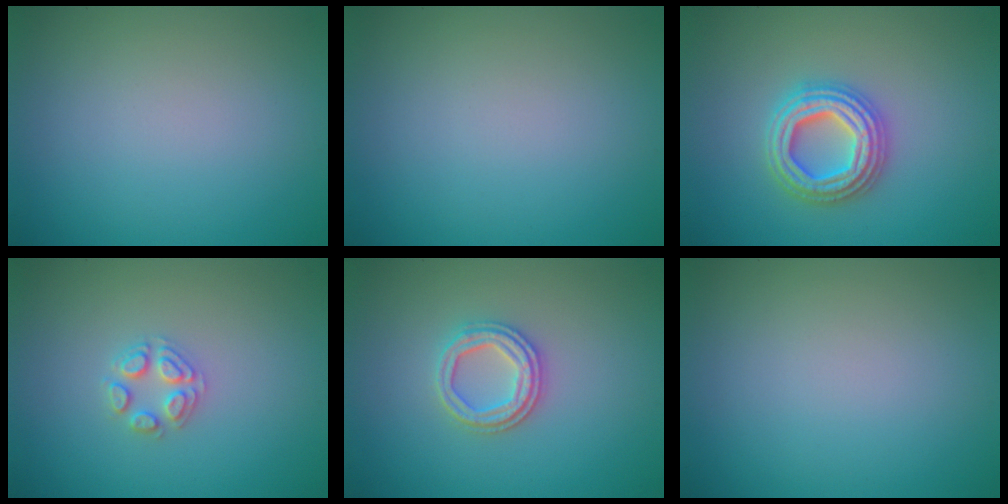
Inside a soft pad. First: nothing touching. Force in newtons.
{"total": 0.0}
{"total": 4.8, "press": 4.7, "slide": 0.8}
{"total": 2.2, "press": 2.2, "slide": 0.2}
{"total": 3.1, "press": 2.8, "slide": 1.2}
{"total": 0.0}